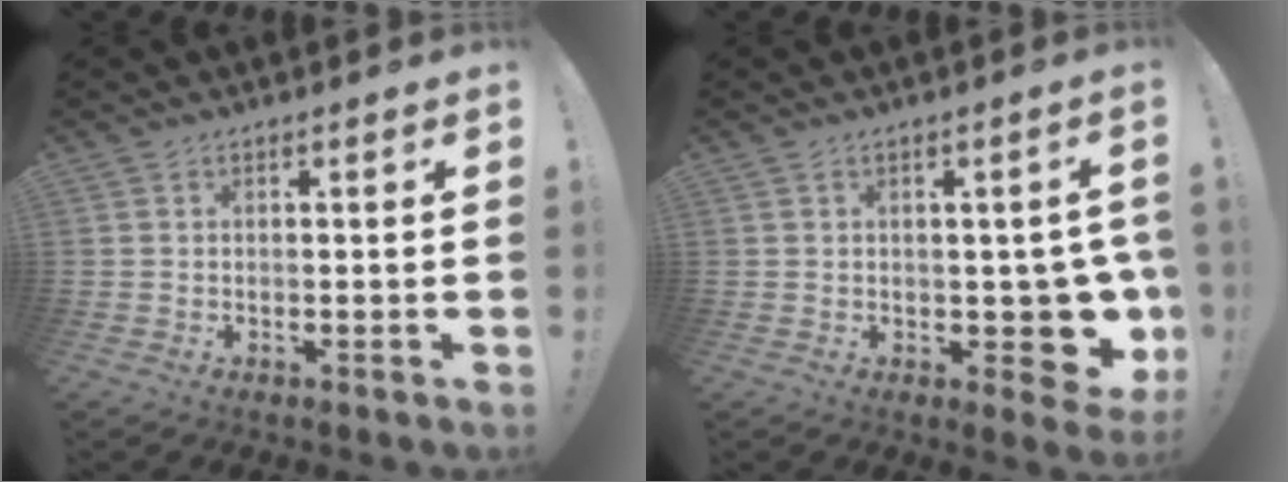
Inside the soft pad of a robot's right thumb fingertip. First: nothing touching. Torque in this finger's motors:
{"motor_torque": [1.14, 1.11, 0.40, -0.33, 0.15]}